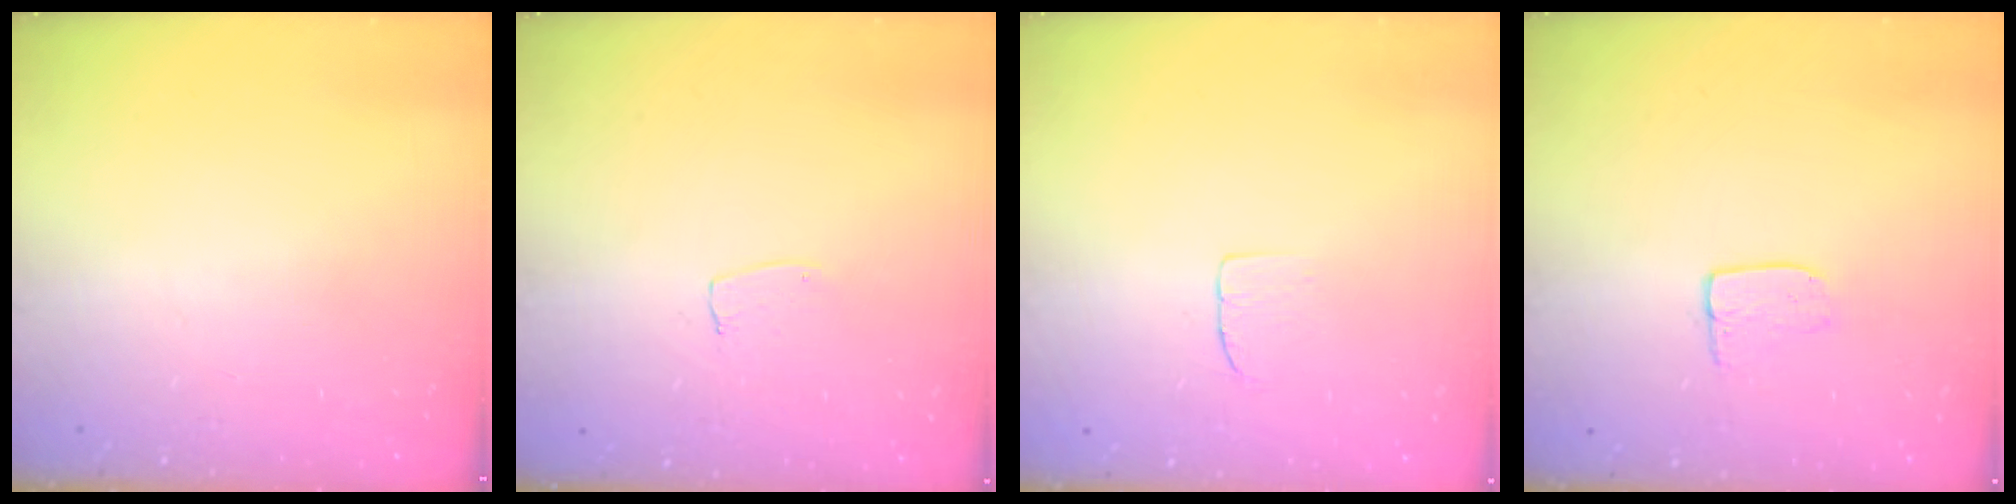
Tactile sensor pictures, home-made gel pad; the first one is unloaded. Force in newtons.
{"total": 2.6, "press": 2.6, "slide": 0.1}
{"total": 3.9, "press": 3.9, "slide": 0.3}
{"total": 6.1, "press": 6.1, "slide": 0.4}